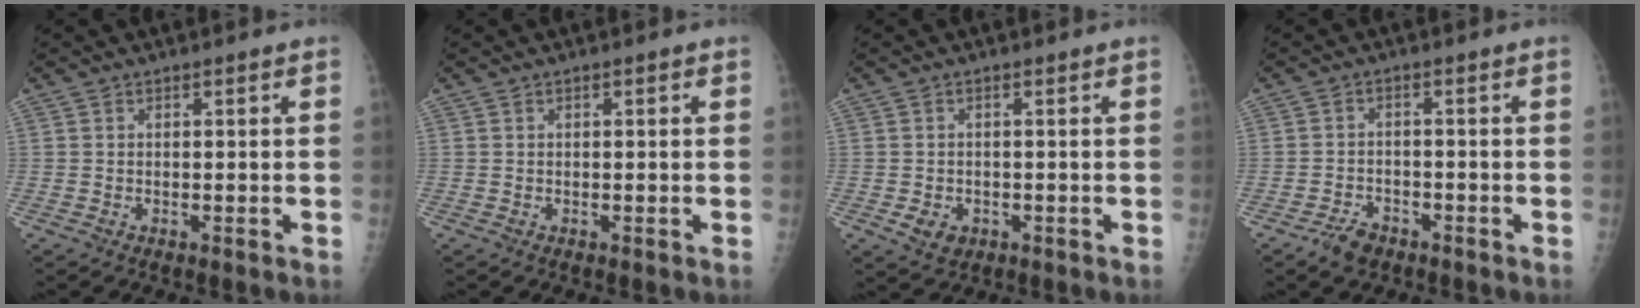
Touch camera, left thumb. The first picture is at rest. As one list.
[{"total": 0.6, "force": [0.2, 0.2, 0.5], "torque": [-0.008, 0.002, 0.002]}, {"total": 3.4, "force": [-0.9, 2.8, 1.7], "torque": [-0.020, -0.001, -0.004]}, {"total": 3.9, "force": [-2.7, 2.4, 1.5], "torque": [-0.023, 0.011, -0.043]}]